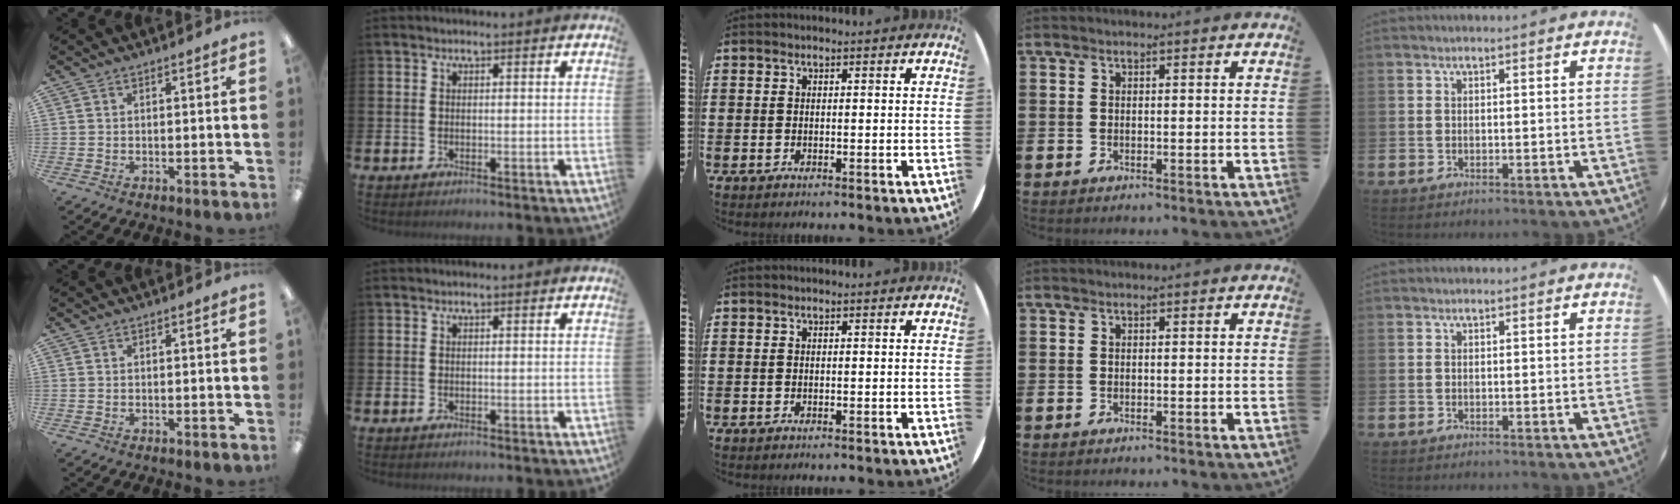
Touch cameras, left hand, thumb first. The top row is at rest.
{}